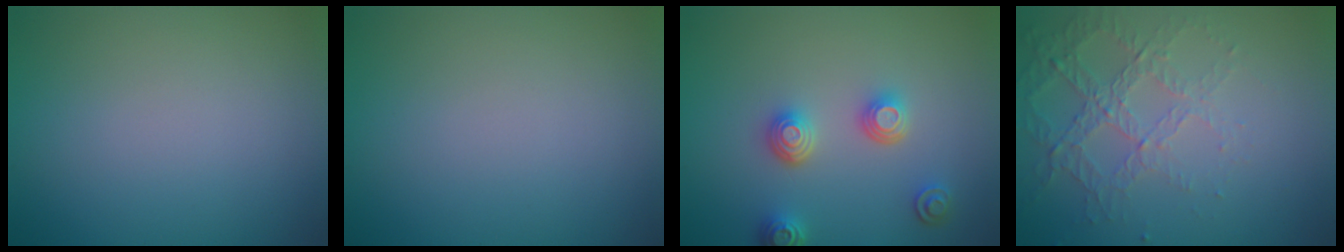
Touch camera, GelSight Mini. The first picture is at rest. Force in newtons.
{"total": 0.0}
{"total": 3.6, "press": 3.0, "slide": 2.0}
{"total": 4.2, "press": 2.9, "slide": 3.1}